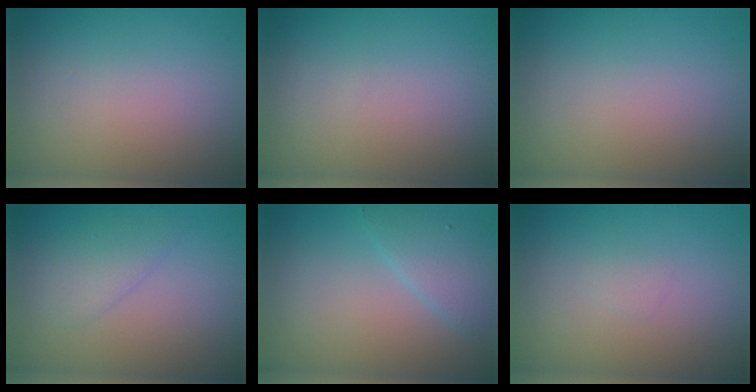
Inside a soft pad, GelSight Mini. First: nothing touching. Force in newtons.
{"total": 0.0}
{"total": 0.0}
{"total": 1.7, "press": 1.7, "slide": 0.2}
{"total": 2.6, "press": 2.6, "slide": 0.1}
{"total": 0.6, "press": 0.6, "slide": 0.0}